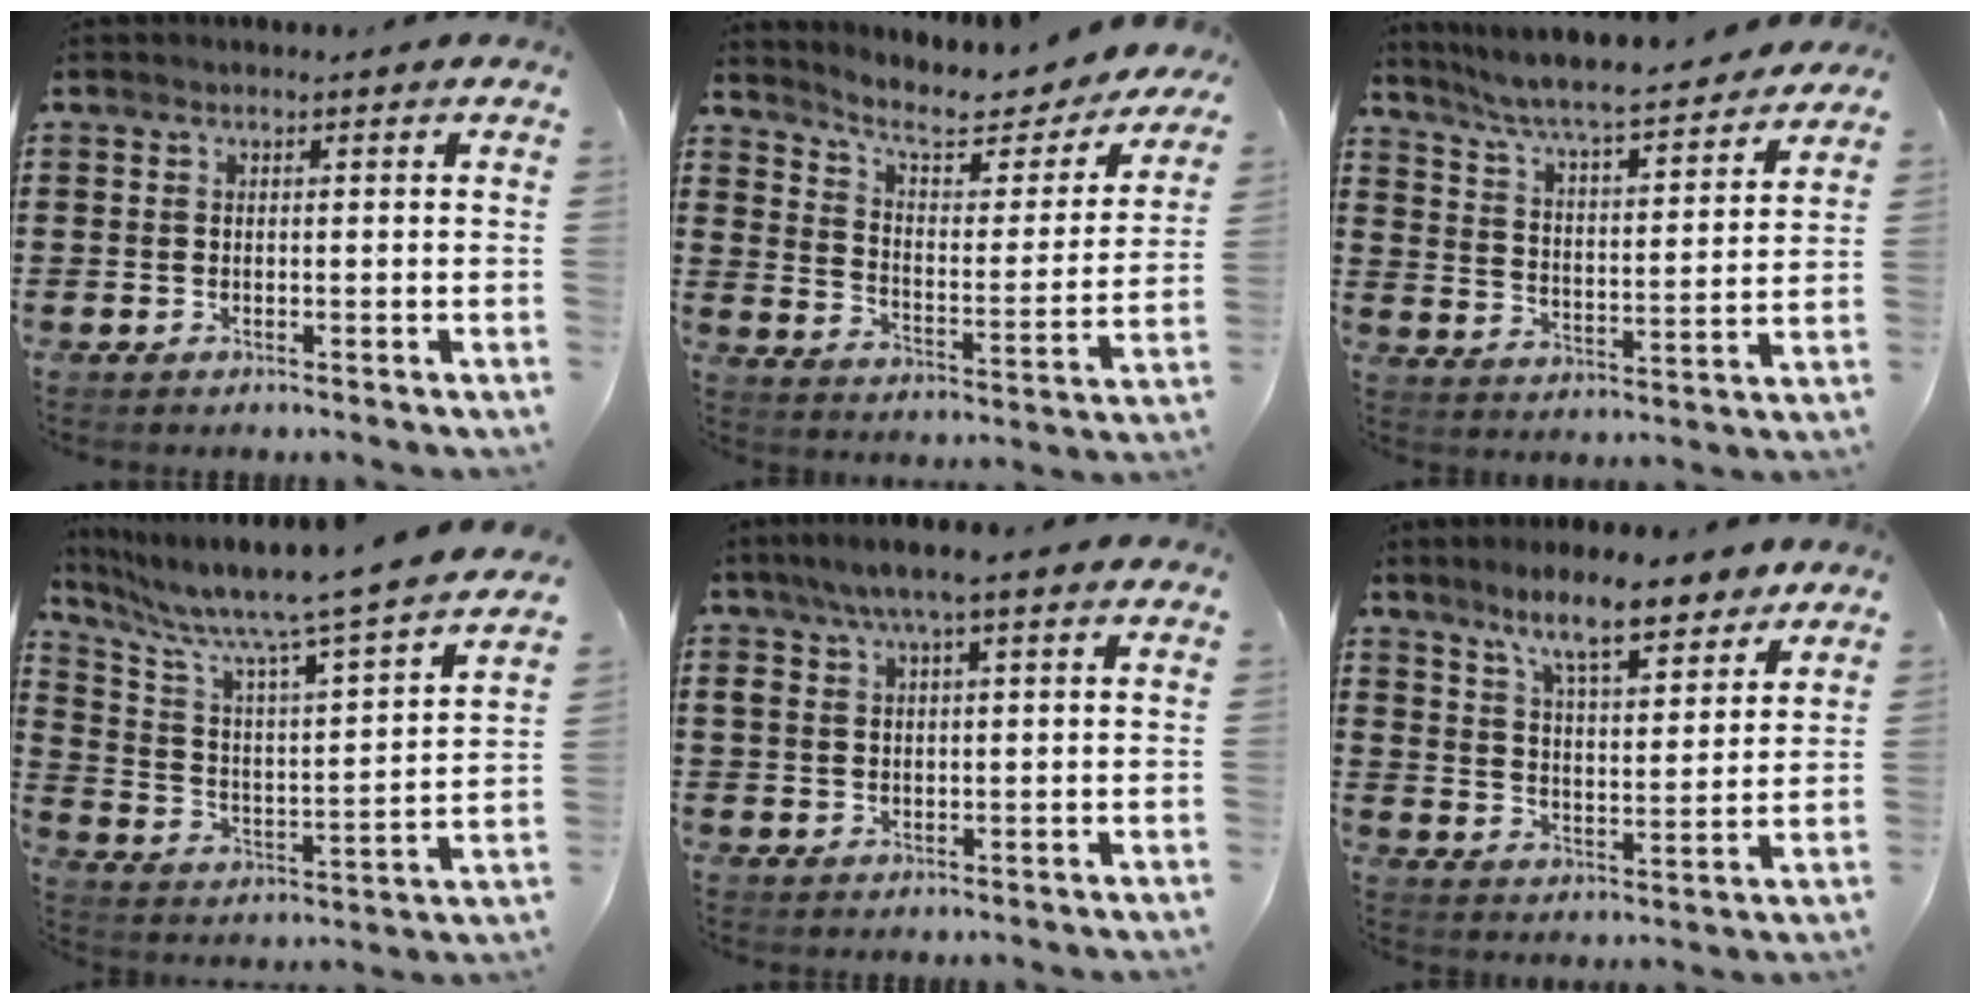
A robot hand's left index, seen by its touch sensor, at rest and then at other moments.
{"total": 6.8, "force": [5.5, 1.9, 3.6], "torque": [-0.079, -0.039, 0.086]}
{"total": 5.8, "force": [5.3, -0.1, 2.4], "torque": [-0.071, -0.041, 0.083]}
{"total": 8.3, "force": [6.9, -0.2, 4.7], "torque": [-0.123, -0.064, 0.104]}
{"total": 4.2, "force": [1.9, 1.2, 3.5], "torque": [-0.071, 0.008, 0.031]}
{"total": 9.2, "force": [7.6, 1.4, 4.9], "torque": [-0.100, -0.028, 0.135]}